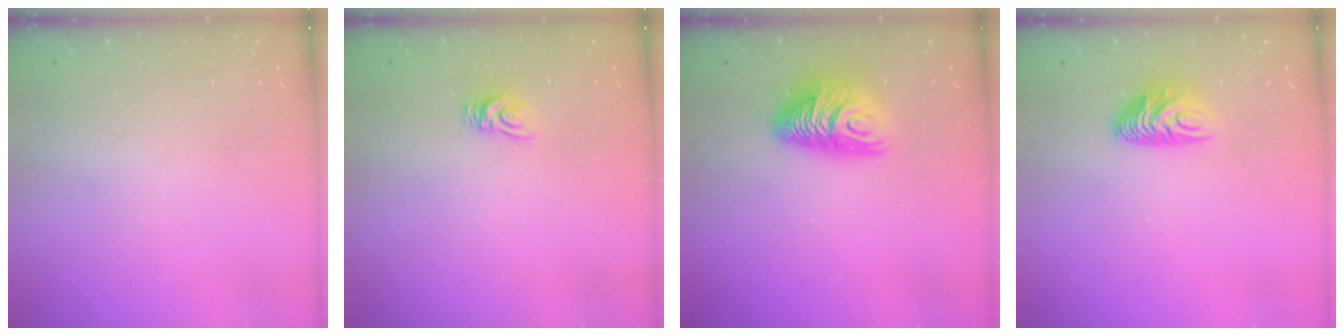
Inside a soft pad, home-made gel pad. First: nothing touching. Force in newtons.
{"total": 5.0, "press": 5.0, "slide": 0.3}
{"total": 10.6, "press": 10.6, "slide": 0.5}
{"total": 8.2, "press": 8.2, "slide": 0.8}